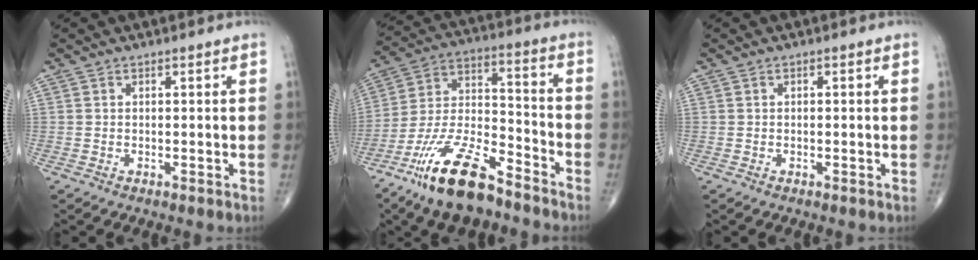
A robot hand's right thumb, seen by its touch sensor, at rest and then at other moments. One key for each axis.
{"total": 17.6, "fx": -12.2, "fy": 6.0, "fz": 11.1, "tx": -0.206, "ty": 0.072, "tz": -0.225}
{"total": 0.0}